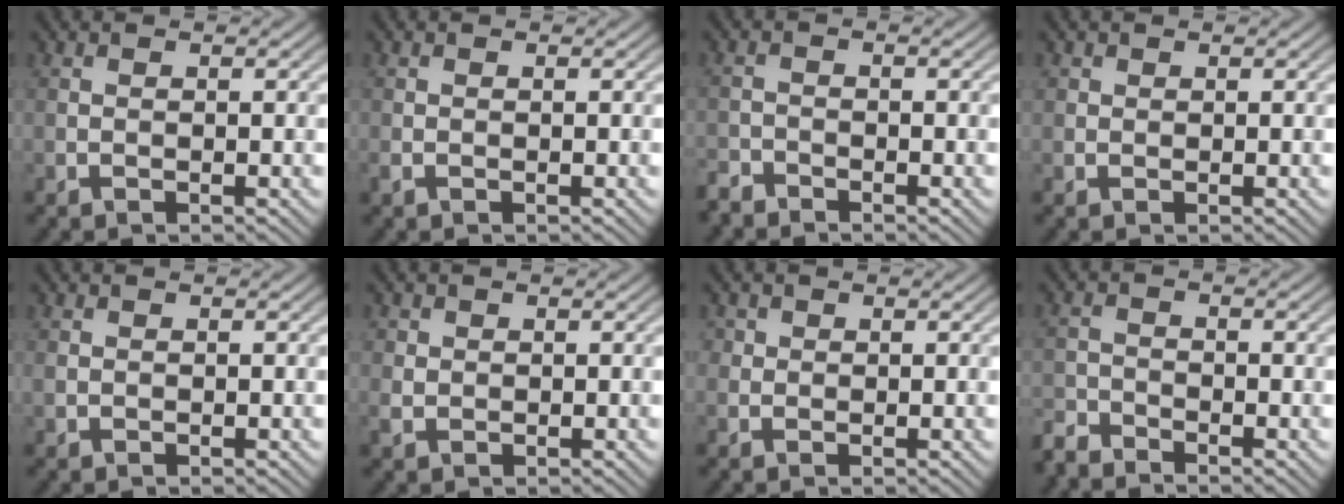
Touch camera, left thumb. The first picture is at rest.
{"total": 0.8, "force": [-0.5, 0.5, 0.4], "torque": [-0.014, -0.003, -0.010]}
{"total": 2.2, "force": [-2.1, 0.5, 0.3], "torque": [-0.008, -0.005, -0.051]}
{"total": 0.9, "force": [0.5, 0.8, 0.1], "torque": [-0.001, -0.002, 0.008]}
{"total": 0.7, "force": [0.1, 0.7, 0.3], "torque": [-0.011, -0.001, 0.004]}
{"total": 2.0, "force": [0.4, 1.8, 0.7], "torque": [-0.019, -0.001, 0.005]}
{"total": 1.7, "force": [0.6, 1.5, 0.3], "torque": [-0.006, -0.002, 0.005]}
{"total": 2.9, "force": [-2.8, 0.5, 0.6], "torque": [-0.015, -0.008, -0.069]}